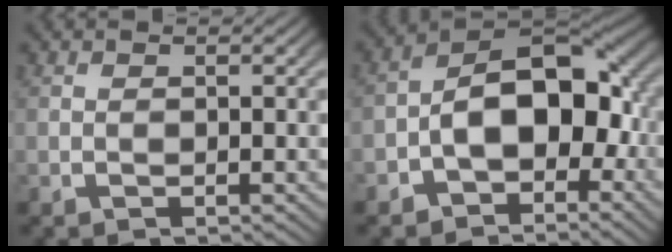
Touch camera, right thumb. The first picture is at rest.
{"total": 11.9, "force": [-2.1, 7.6, 8.8], "torque": [-0.142, -0.023, -0.022]}